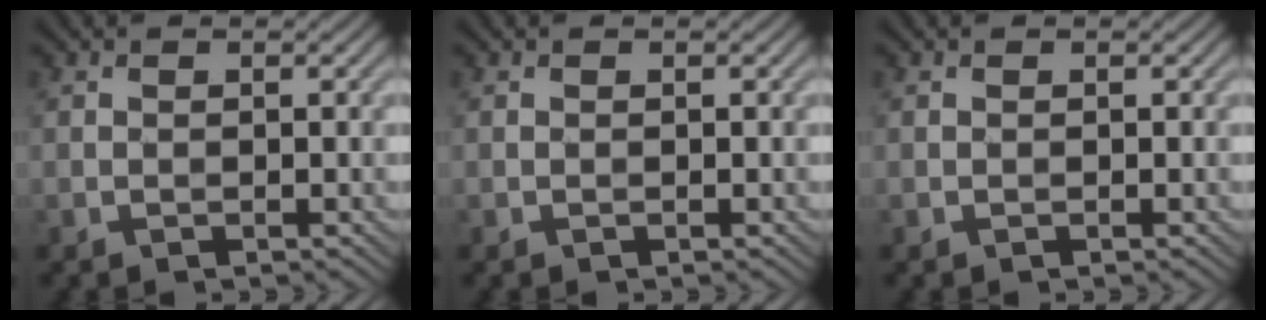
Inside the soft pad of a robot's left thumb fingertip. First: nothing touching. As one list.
[{"total": 0.0}, {"total": 0.0}]